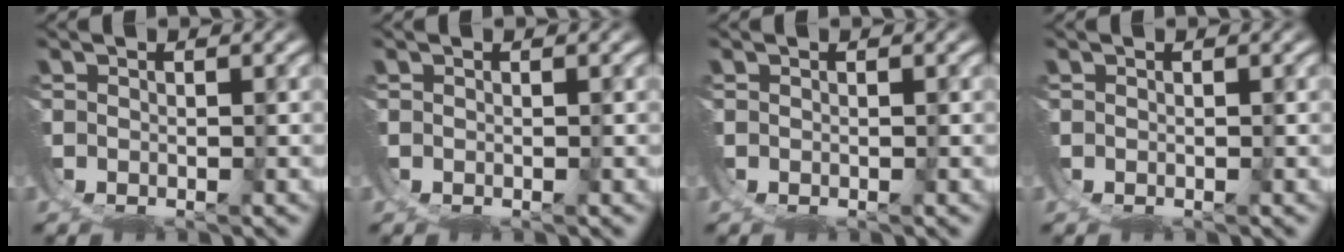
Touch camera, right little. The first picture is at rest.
{"total": 0.0}
{"total": 0.0}
{"total": 0.0}